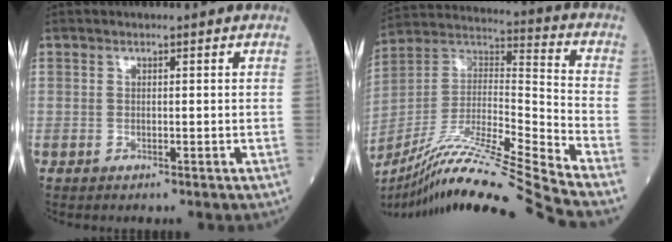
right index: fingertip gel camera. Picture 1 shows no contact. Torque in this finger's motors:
{"motor_torque": [-0.33, -0.38, 0.39, 0.09]}